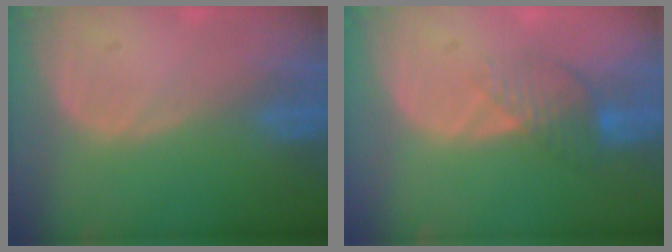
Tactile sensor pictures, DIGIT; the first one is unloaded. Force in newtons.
{"total": 4.5, "press": 3.8, "slide": 2.3}